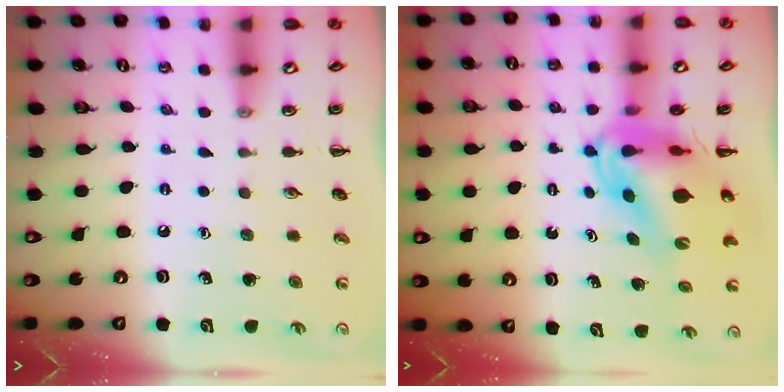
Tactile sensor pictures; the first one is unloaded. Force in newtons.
{"total": 10.5, "press": 10.0, "slide": 3.1}